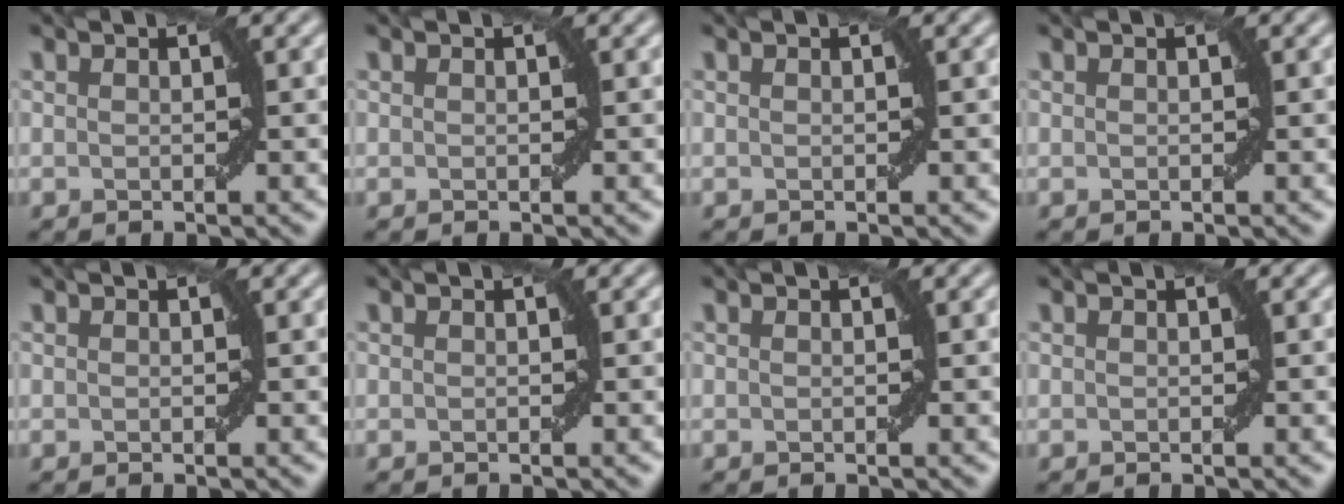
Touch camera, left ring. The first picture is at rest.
{"total": 0.0}
{"total": 0.0}
{"total": 0.0}
{"total": 0.0}
{"total": 0.0}
{"total": 0.0}
{"total": 0.0}